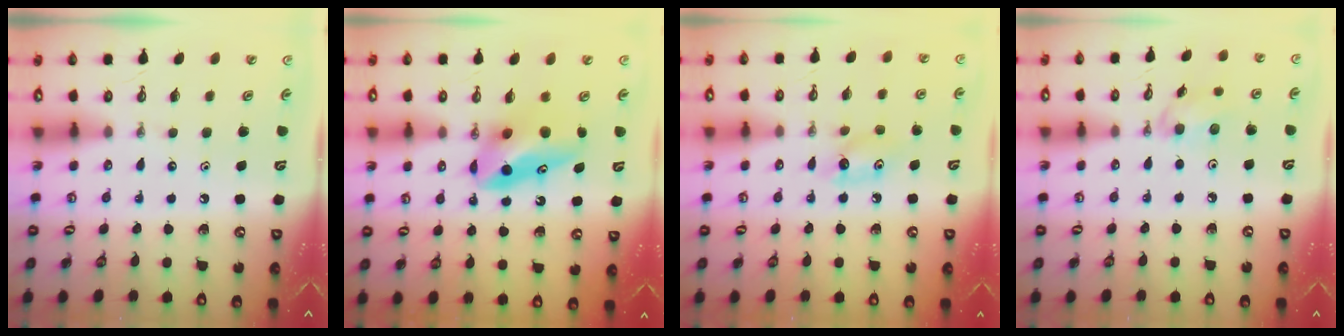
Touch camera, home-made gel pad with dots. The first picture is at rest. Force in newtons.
{"total": 9.4, "press": 9.3, "slide": 1.6}
{"total": 6.1, "press": 6.0, "slide": 0.8}
{"total": 6.4, "press": 6.2, "slide": 1.6}